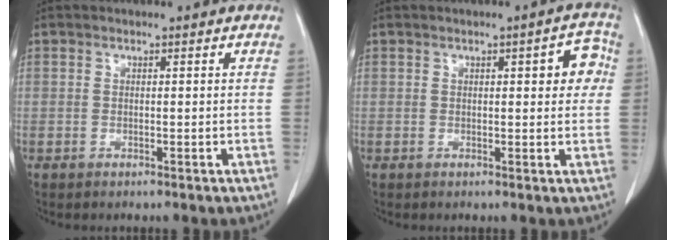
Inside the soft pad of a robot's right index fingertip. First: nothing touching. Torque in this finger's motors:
{"motor_torque": [0.38, 0.02, 0.09, 0.01]}